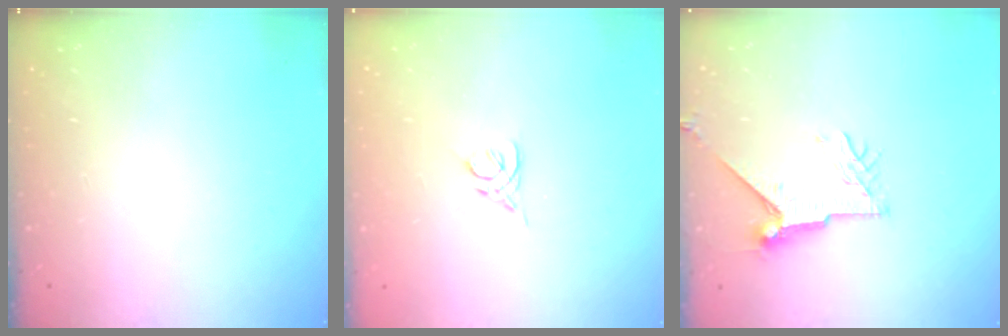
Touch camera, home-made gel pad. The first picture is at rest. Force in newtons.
{"total": 2.8, "press": 2.8, "slide": 0.7}
{"total": 8.8, "press": 8.8, "slide": 0.1}